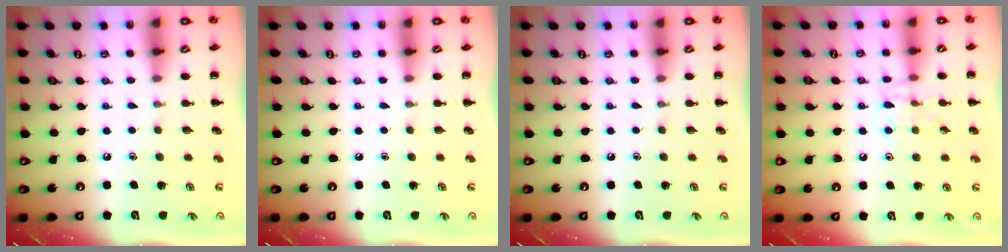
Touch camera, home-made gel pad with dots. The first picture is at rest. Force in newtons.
{"total": 0.0}
{"total": 0.0}
{"total": 8.9, "press": 8.7, "slide": 1.5}